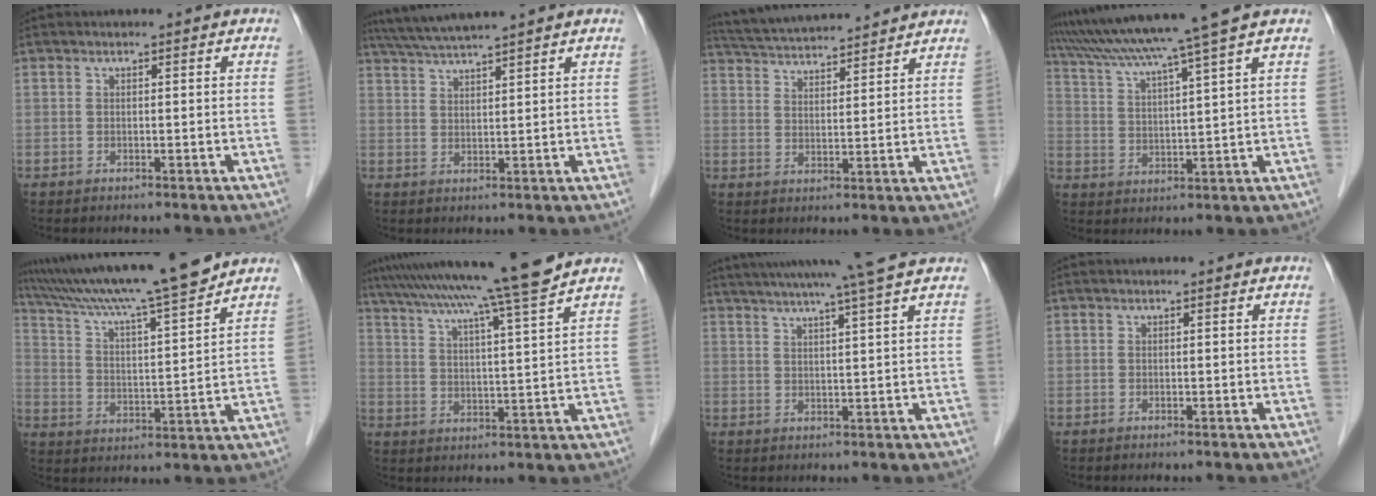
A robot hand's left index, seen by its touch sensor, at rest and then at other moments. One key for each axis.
{"total": 6.8, "fx": 6.0, "fy": -1.1, "fz": 3.1, "tx": -0.060, "ty": 0.022, "tz": 0.105}
{"total": 13.6, "fx": 12.6, "fy": 1.1, "fz": 5.0, "tx": -0.097, "ty": 0.028, "tz": 0.197}
{"total": 13.3, "fx": 10.9, "fy": -2.6, "fz": 7.2, "tx": -0.125, "ty": -0.004, "tz": 0.173}
{"total": 17.0, "fx": 14.8, "fy": -0.9, "fz": 8.3, "tx": -0.145, "ty": 0.000, "tz": 0.240}
{"total": 16.2, "fx": 14.0, "fy": -2.7, "fz": 7.6, "tx": -0.134, "ty": -0.024, "tz": 0.205}
{"total": 11.5, "fx": 9.5, "fy": -2.0, "fz": 6.2, "tx": -0.102, "ty": 0.000, "tz": 0.127}
{"total": 0.0}